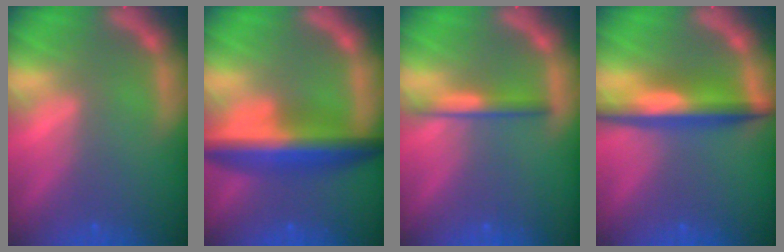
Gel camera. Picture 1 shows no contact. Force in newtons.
{"total": 8.0}
{"total": 2.4}
{"total": 6.0}